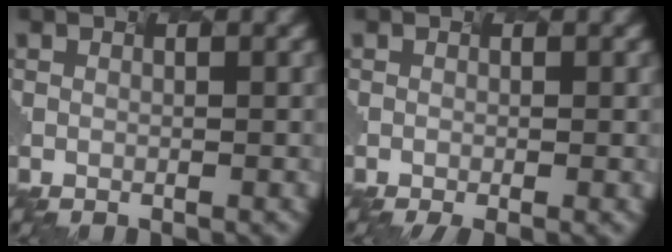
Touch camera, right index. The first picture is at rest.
{"total": 1.7, "force": [-1.0, 0.2, 1.3], "torque": [-0.013, -0.003, -0.004]}